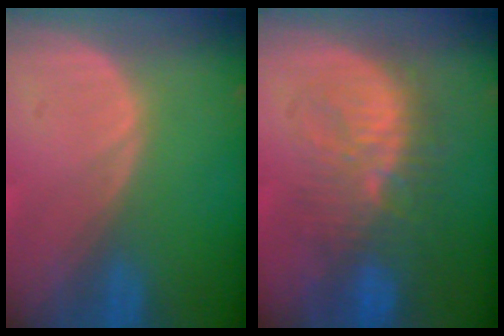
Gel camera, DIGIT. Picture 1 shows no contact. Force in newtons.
{"total": 9.3, "press": 9.0, "slide": 2.4}